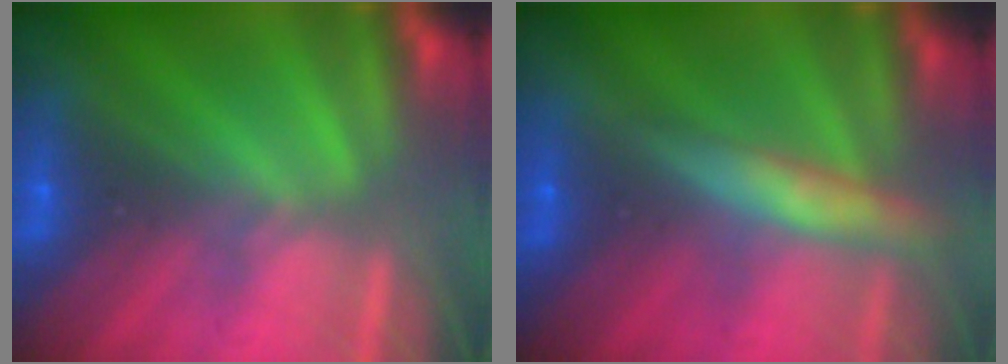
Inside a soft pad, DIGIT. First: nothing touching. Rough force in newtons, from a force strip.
{"total": 9.4}